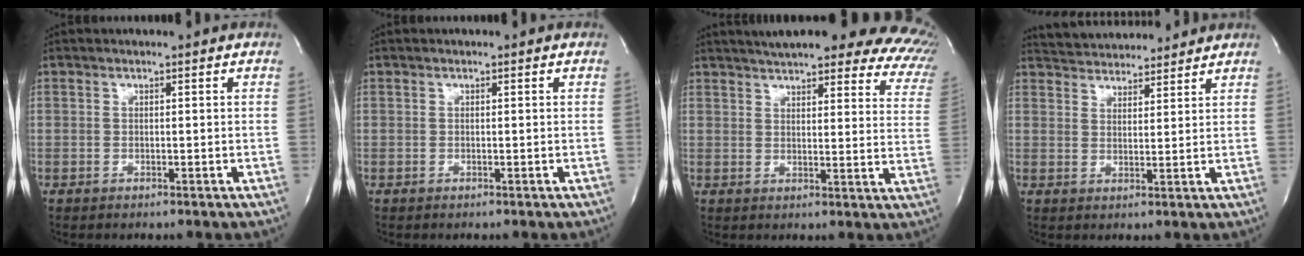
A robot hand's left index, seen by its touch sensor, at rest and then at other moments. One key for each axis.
{"total": 0.0}
{"total": 24.2, "fx": 19.9, "fy": 5.2, "fz": 12.8, "tx": -0.172, "ty": -0.032, "tz": 0.216}
{"total": 9.7, "fx": 9.3, "fy": 2.2, "fz": 1.9, "tx": -0.028, "ty": 0.017, "tz": 0.137}